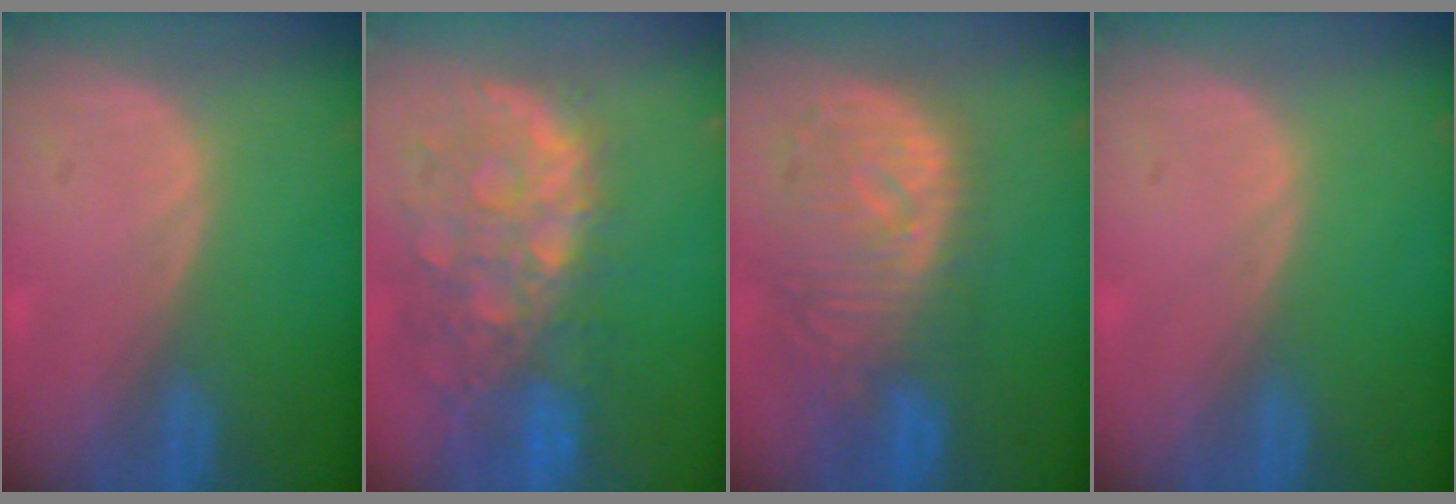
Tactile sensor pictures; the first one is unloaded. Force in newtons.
{"total": 12.2, "press": 10.1, "slide": 6.8}
{"total": 11.0, "press": 9.7, "slide": 5.3}
{"total": 0.0}